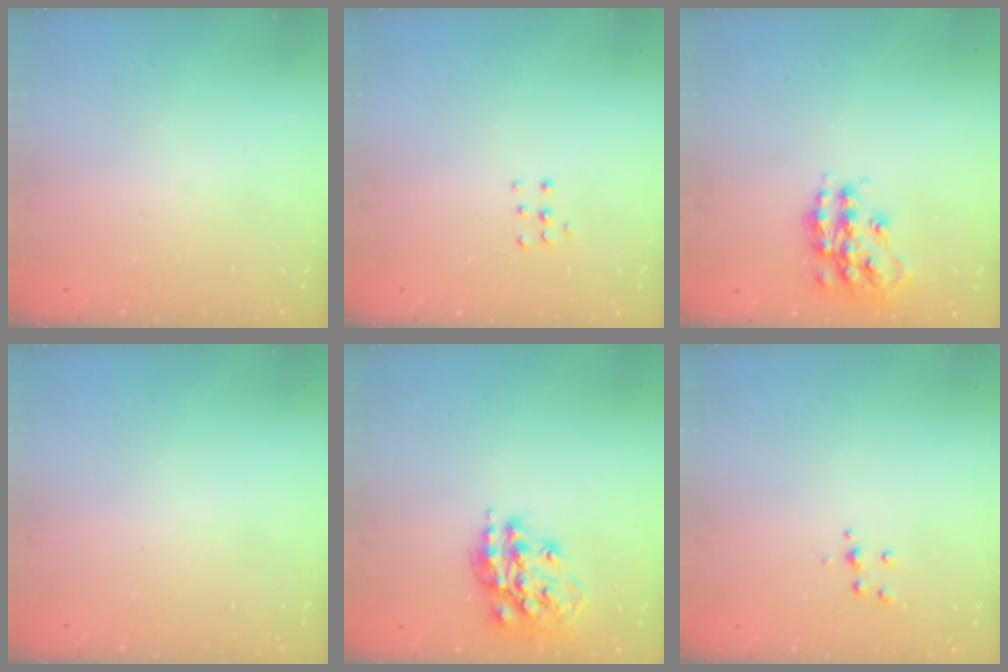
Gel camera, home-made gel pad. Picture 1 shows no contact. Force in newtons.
{"total": 3.8, "press": 3.8, "slide": 0.4}
{"total": 15.6, "press": 15.6, "slide": 0.9}
{"total": 0.0}
{"total": 16.1, "press": 16.1, "slide": 1.5}
{"total": 3.6, "press": 3.6, "slide": 0.3}